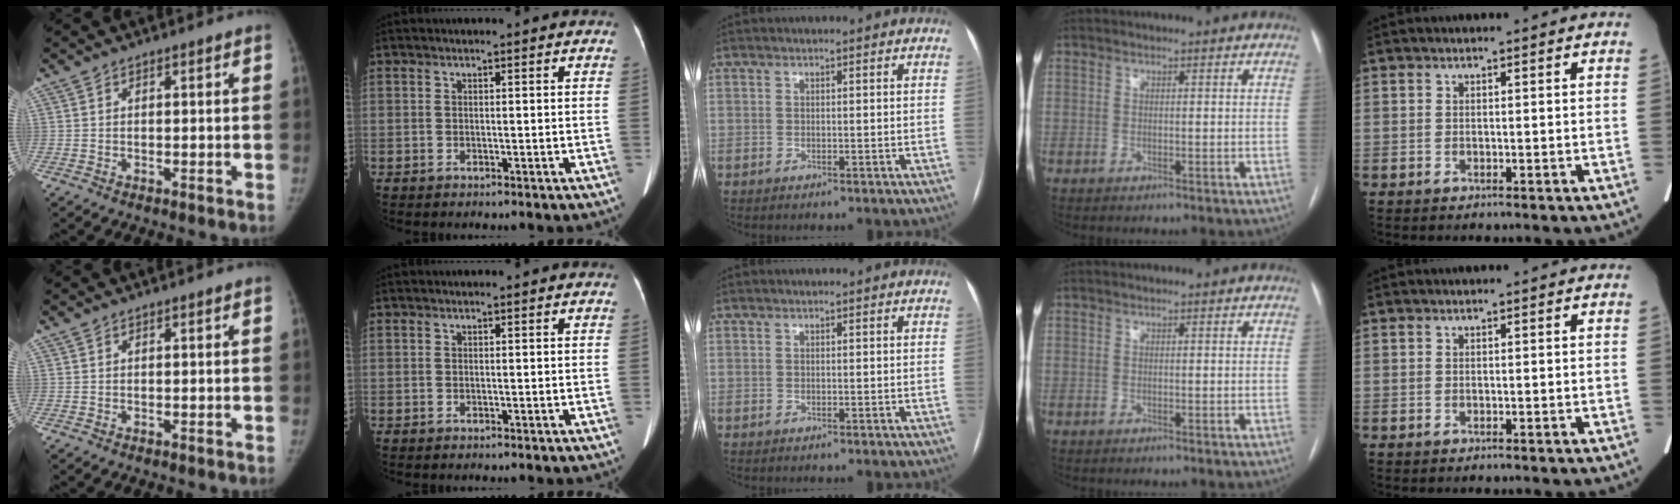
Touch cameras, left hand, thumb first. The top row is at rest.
{}